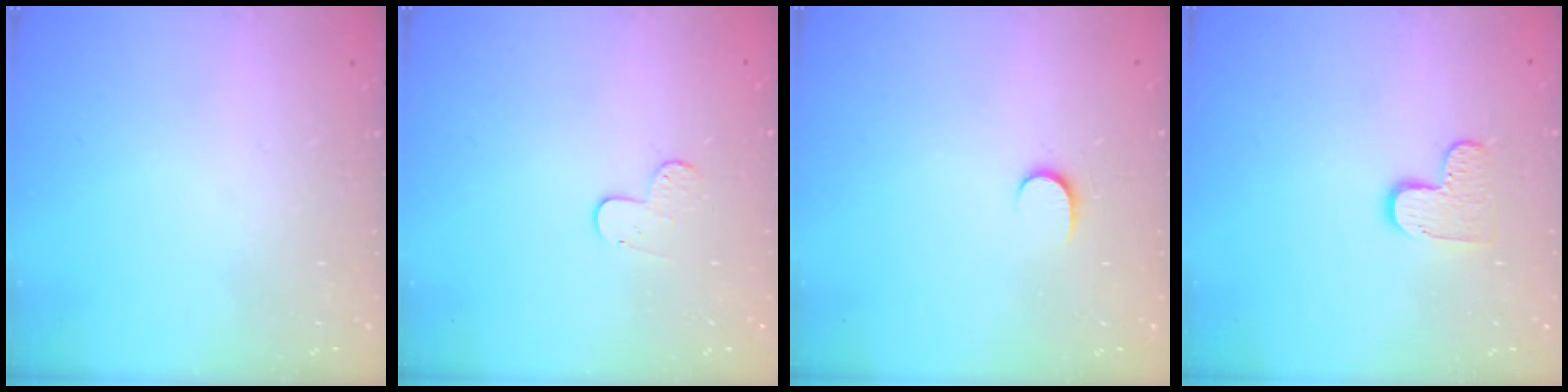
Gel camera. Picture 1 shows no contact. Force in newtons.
{"total": 5.5, "press": 5.5, "slide": 0.6}
{"total": 3.8, "press": 3.8, "slide": 0.4}
{"total": 6.3, "press": 6.3, "slide": 0.4}